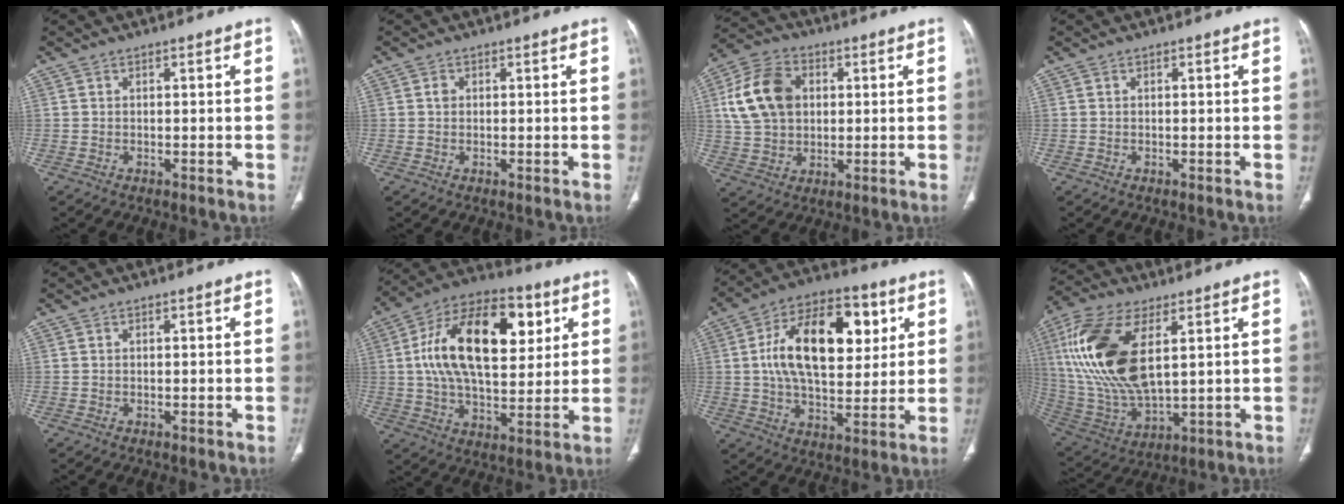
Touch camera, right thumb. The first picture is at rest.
{"total": 0.9, "force": [0.2, 0.8, 0.5], "torque": [-0.006, 0.002, 0.003]}
{"total": 13.8, "force": [2.8, 10.1, 9.1], "torque": [-0.156, 0.012, 0.049]}
{"total": 0.0}
{"total": 0.0}
{"total": 23.9, "force": [6.0, 12.8, 19.2], "torque": [-0.304, 0.001, 0.091]}
{"total": 21.1, "force": [5.0, 11.8, 16.9], "torque": [-0.247, 0.001, 0.076]}
{"total": 21.5, "force": [5.7, 10.2, 18.0], "torque": [-0.385, -0.021, 0.114]}